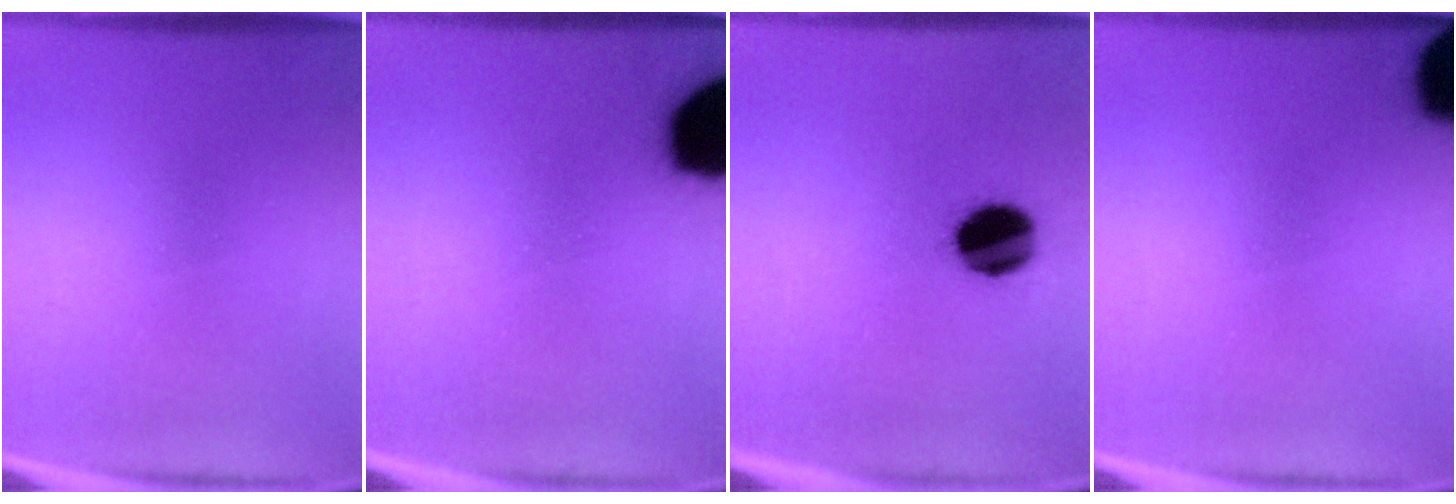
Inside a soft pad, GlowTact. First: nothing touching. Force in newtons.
{"total": 18.6}
{"total": 12.7}
{"total": 17.6}